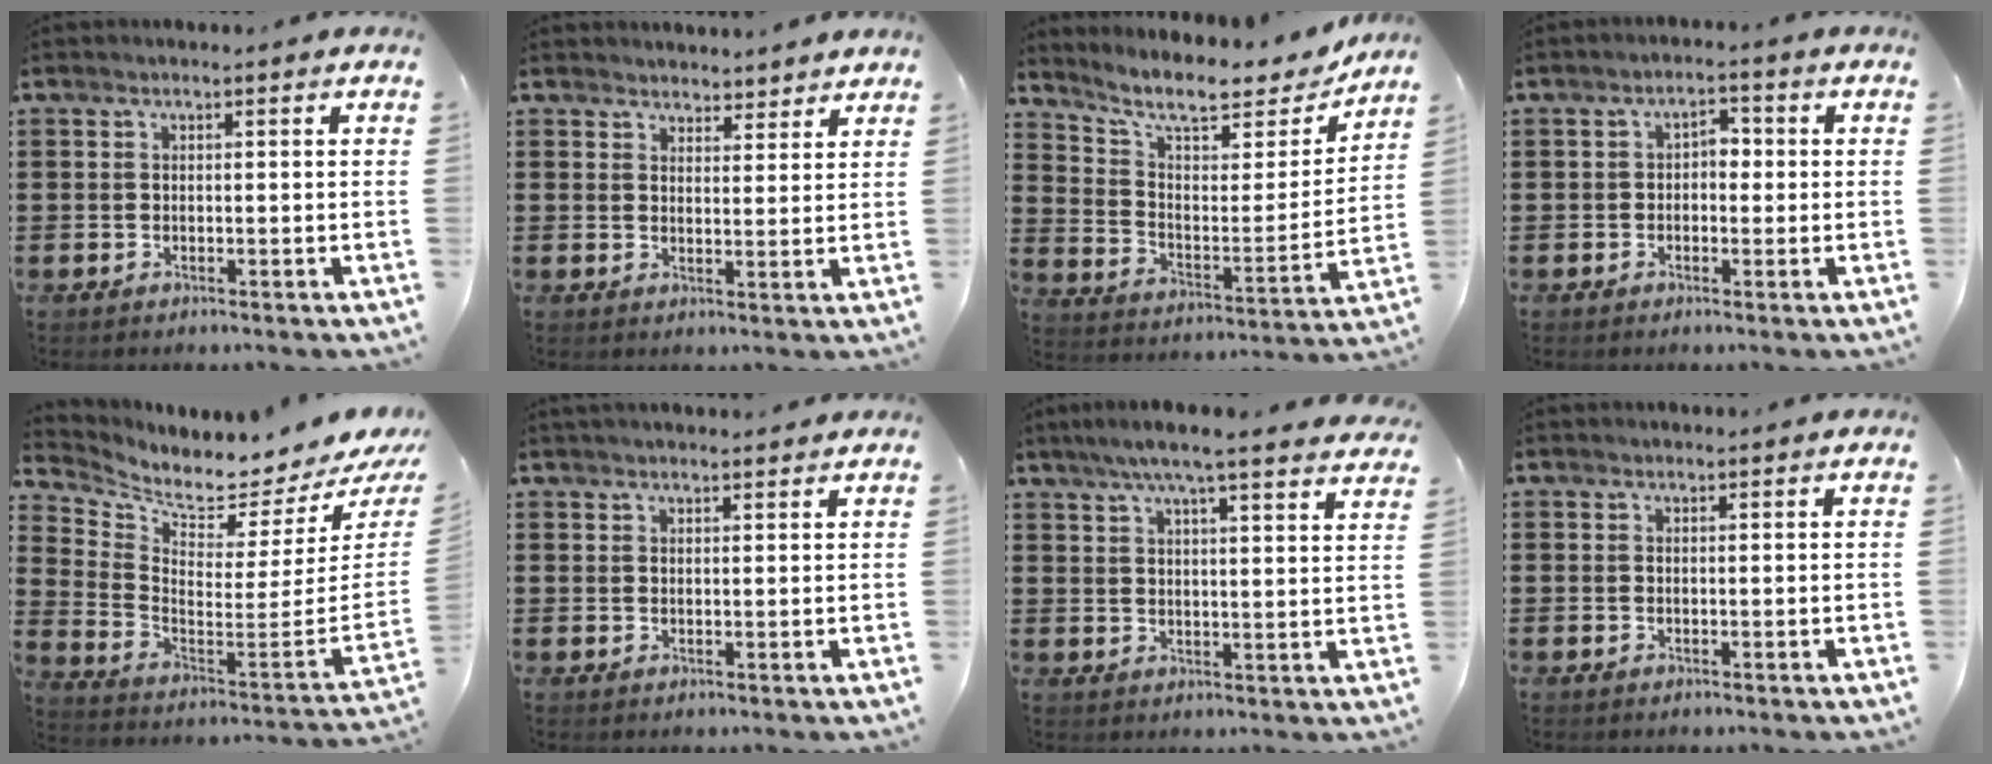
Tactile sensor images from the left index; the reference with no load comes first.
{"total": 2.9, "force": [2.7, 0.7, -0.6], "torque": [0.002, -0.007, 0.053]}
{"total": 8.6, "force": [7.1, 2.1, 4.4], "torque": [-0.102, -0.048, 0.118]}
{"total": 2.3, "force": [-0.5, 1.6, 1.6], "torque": [-0.034, 0.010, -0.014]}
{"total": 3.4, "force": [3.2, 0.3, 1.2], "torque": [-0.042, -0.067, 0.043]}
{"total": 1.4, "force": [1.4, 0.2, 0.0], "torque": [-0.004, 0.002, 0.028]}
{"total": 5.8, "force": [5.0, -0.2, 2.9], "torque": [-0.072, -0.018, 0.087]}
{"total": 0.0}